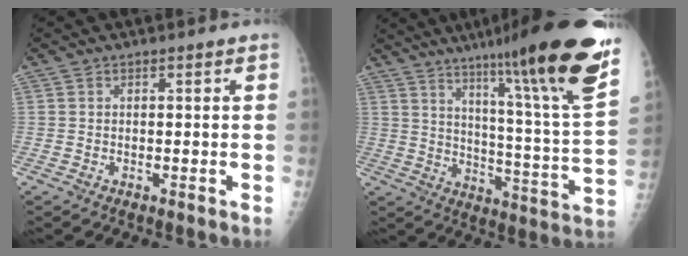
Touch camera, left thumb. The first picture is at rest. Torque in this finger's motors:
{"motor_torque": [1.06, 0.25, 1.42, -1.33, 0.24]}